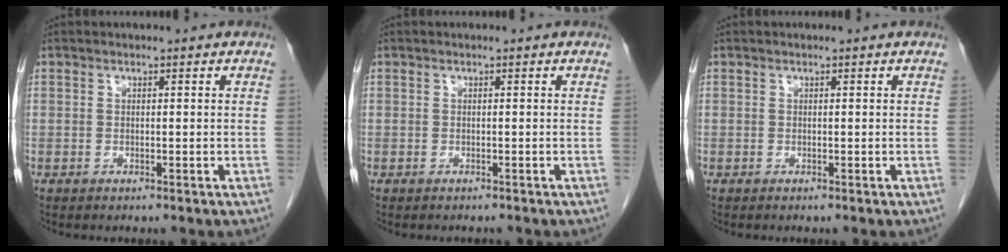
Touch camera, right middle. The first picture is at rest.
{"total": 0.7, "force": [-0.7, 0.2, 0.0], "torque": [-0.008, -0.001, -0.012]}
{"total": 0.0}